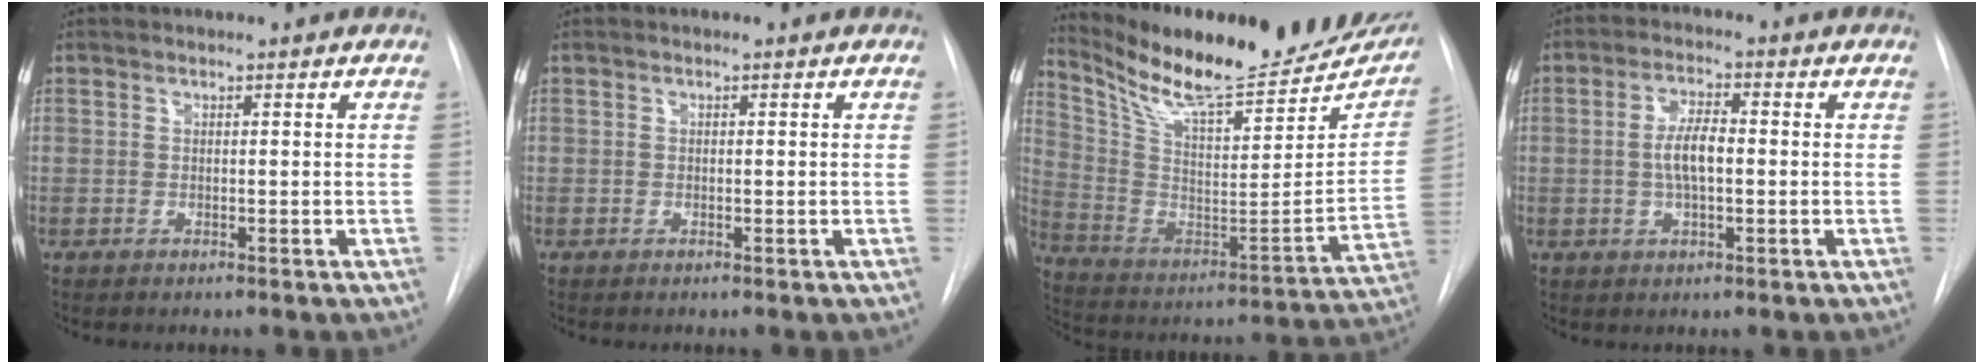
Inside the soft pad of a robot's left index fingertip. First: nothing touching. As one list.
[{"total": 0.6, "force": [-0.6, 0.0, 0.0], "torque": [0.001, -0.006, -0.010]}, {"total": 26.9, "force": [22.8, 6.0, 13.1], "torque": [-0.218, -0.056, 0.329]}, {"total": 5.2, "force": [-0.8, 1.6, 4.9], "torque": [-0.100, -0.001, -0.017]}]